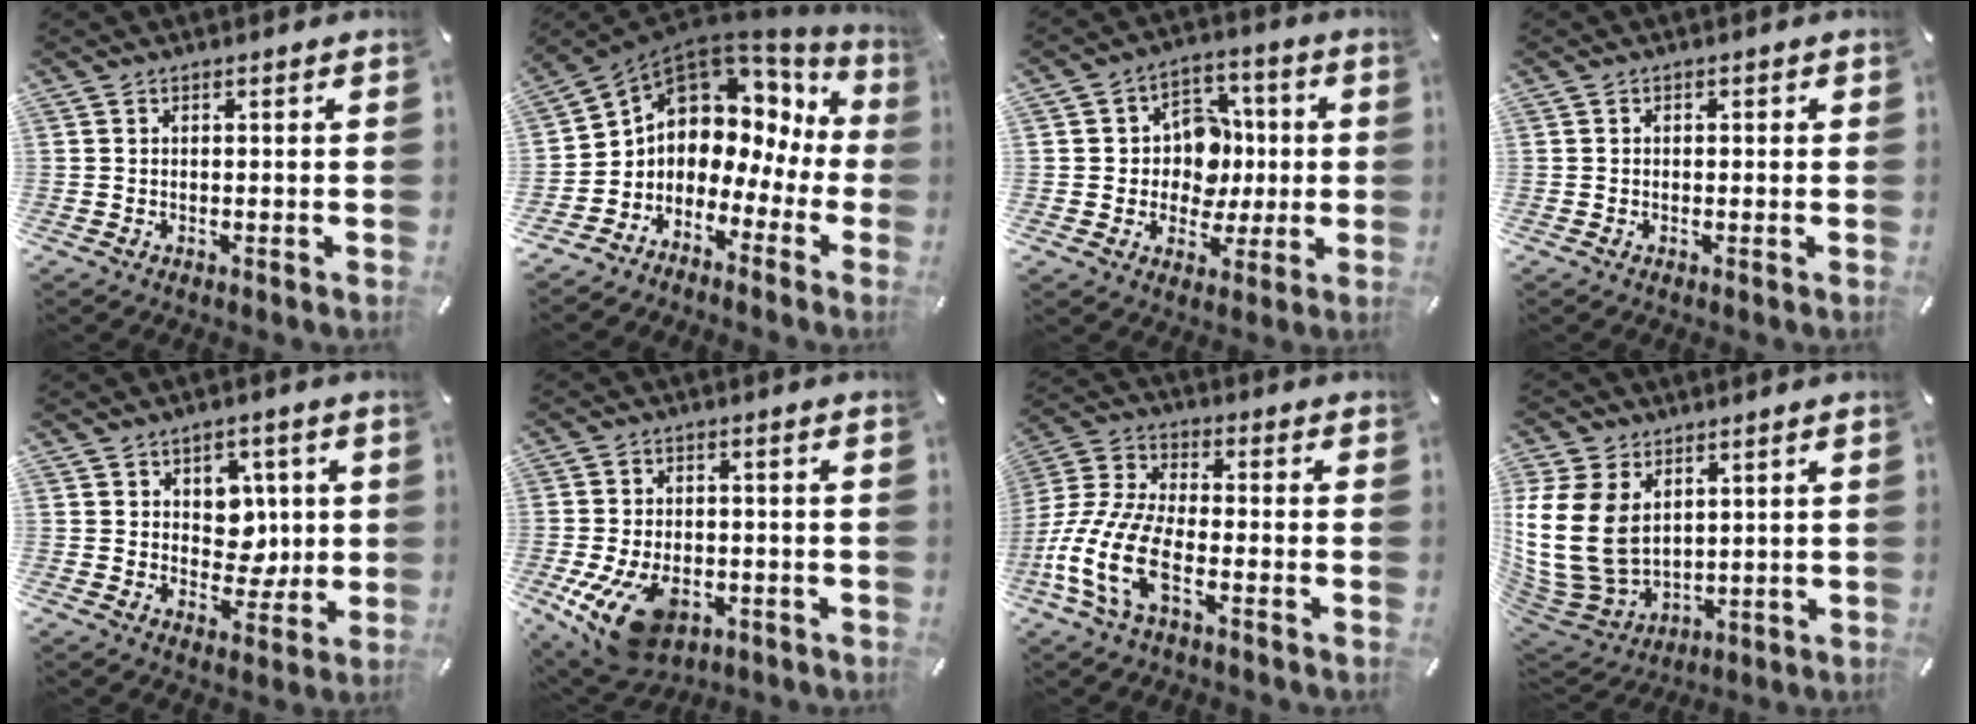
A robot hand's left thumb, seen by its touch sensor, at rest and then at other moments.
{"total": 6.7, "force": [2.0, 6.0, 2.1], "torque": [-0.064, -0.038, 0.035]}
{"total": 12.1, "force": [0.3, 10.8, 5.4], "torque": [-0.076, 0.011, 0.014]}
{"total": 0.7, "force": [-0.2, 0.6, 0.3], "torque": [-0.004, 0.004, -0.005]}
{"total": 7.6, "force": [2.2, 6.6, 2.9], "torque": [-0.032, -0.010, 0.039]}
{"total": 13.1, "force": [-5.0, 8.3, 8.8], "torque": [-0.169, 0.013, -0.084]}
{"total": 13.4, "force": [-6.0, 6.2, 10.2], "torque": [-0.236, -0.001, -0.113]}
{"total": 17.0, "force": [3.2, 13.2, 10.2], "torque": [-0.254, -0.022, 0.060]}